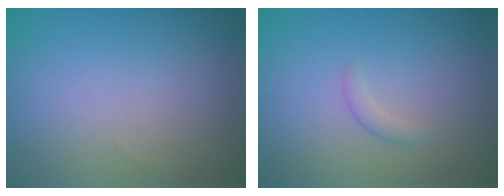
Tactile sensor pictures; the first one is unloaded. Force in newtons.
{"total": 1.0, "press": 1.0, "slide": 0.1}